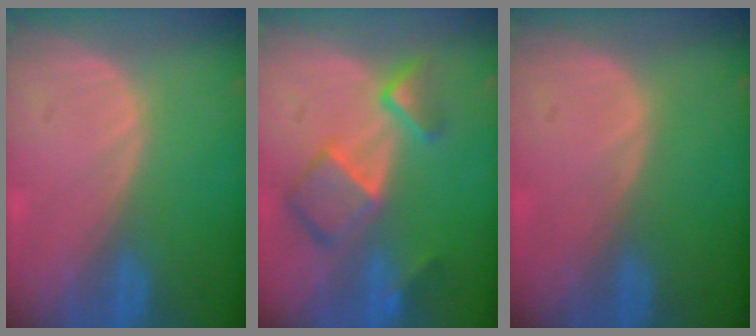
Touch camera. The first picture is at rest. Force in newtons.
{"total": 7.9, "press": 6.8, "slide": 3.9}
{"total": 0.0}